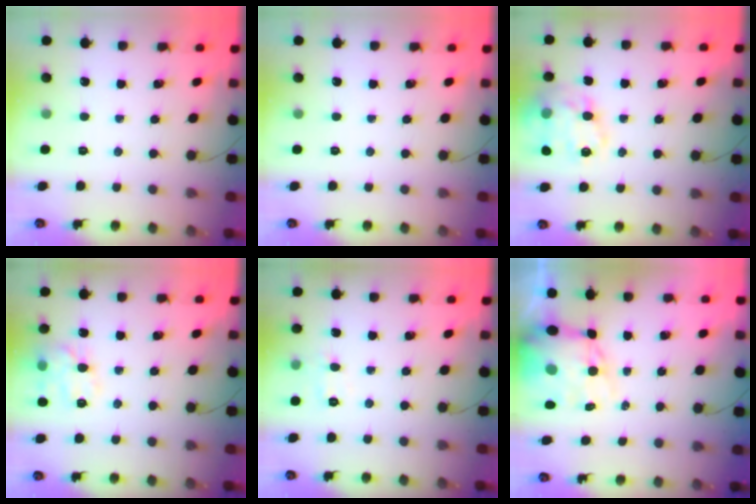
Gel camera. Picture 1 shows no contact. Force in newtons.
{"total": 0.0}
{"total": 17.9, "press": 17.8, "slide": 1.7}
{"total": 11.2, "press": 11.2, "slide": 0.5}
{"total": 5.8, "press": 5.6, "slide": 1.3}
{"total": 14.6, "press": 14.1, "slide": 3.6}